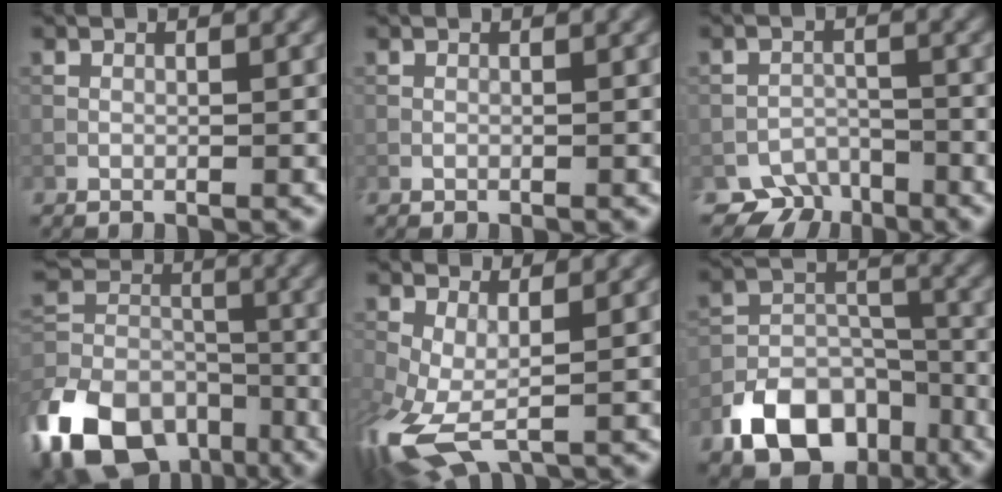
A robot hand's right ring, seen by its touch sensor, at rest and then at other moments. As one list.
[{"total": 0.0}, {"total": 3.5, "force": [-2.9, 1.9, 0.6], "torque": [0.005, -0.002, -0.049]}, {"total": 15.8, "force": [-8.9, 10.3, 8.1], "torque": [-0.211, -0.021, -0.167]}, {"total": 7.8, "force": [-1.7, 4.4, 6.2], "torque": [-0.161, -0.021, -0.027]}, {"total": 9.2, "force": [-5.5, 5.8, 4.6], "torque": [-0.077, -0.010, -0.097]}]